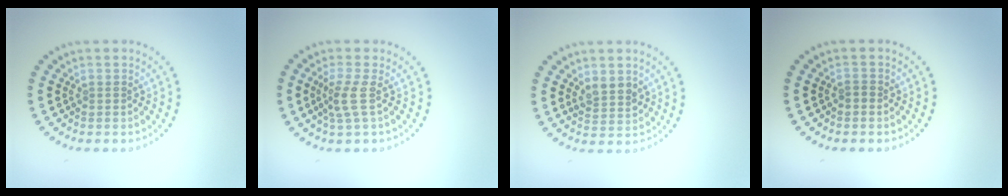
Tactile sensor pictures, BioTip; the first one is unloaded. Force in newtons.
{"total": 2.2, "press": 1.6, "slide": 1.5}
{"total": 2.1, "press": 1.9, "slide": 1.0}
{"total": 0.7, "press": 0.6, "slide": 0.3}